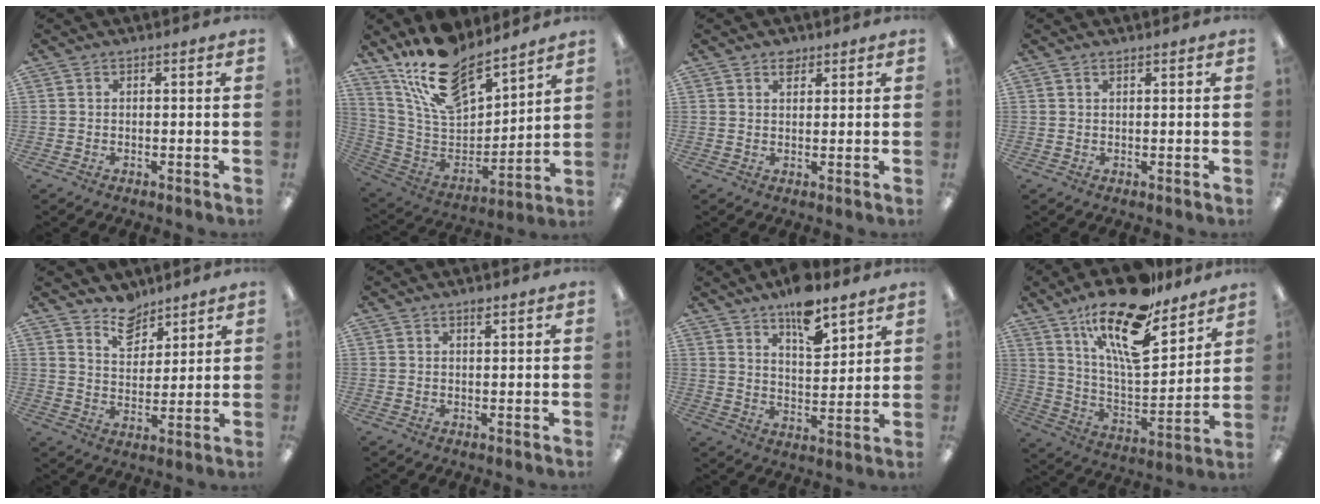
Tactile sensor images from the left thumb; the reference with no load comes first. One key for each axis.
{"total": 19.2, "fx": 15.2, "fy": 7.8, "fz": 8.7, "tx": -0.174, "ty": -0.093, "tz": 0.274}
{"total": 2.4, "fx": 1.8, "fy": 1.3, "fz": 0.9, "tx": -0.005, "ty": -0.007, "tz": 0.030}
{"total": 0.9, "fx": 0.7, "fy": 0.2, "fz": 0.5, "tx": -0.011, "ty": 0.001, "tz": 0.012}
{"total": 8.1, "fx": 6.7, "fy": 4.2, "fz": 1.8, "tx": -0.028, "ty": -0.039, "tz": 0.124}
{"total": 1.2, "fx": 0.9, "fy": 0.2, "fz": 0.7, "tx": -0.008, "ty": -0.004, "tz": 0.015}
{"total": 10.9, "fx": 8.3, "fy": 4.0, "fz": 5.8, "tx": -0.080, "ty": -0.051, "tz": 0.141}
{"total": 21.3, "fx": 15.1, "fy": 7.2, "fz": 13.3, "tx": -0.230, "ty": -0.095, "tz": 0.256}